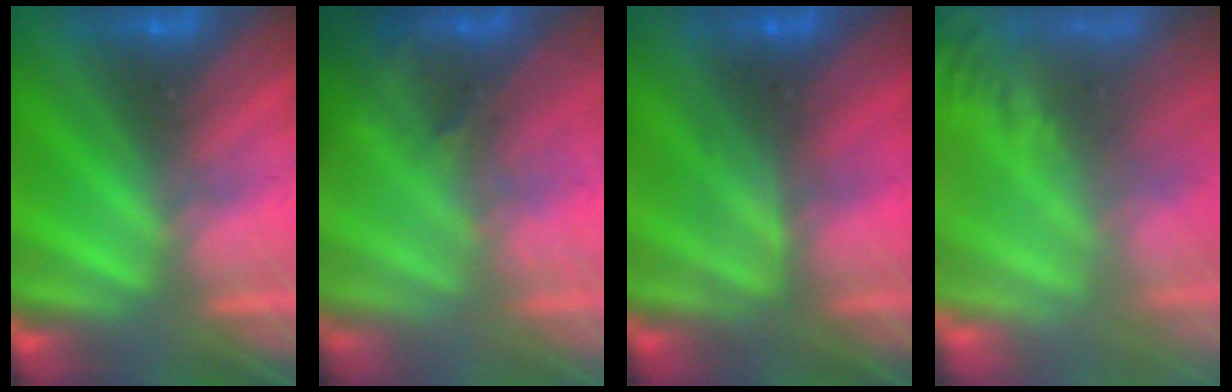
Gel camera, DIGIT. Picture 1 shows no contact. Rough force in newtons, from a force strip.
{"total": 2.7}
{"total": 2.4}
{"total": 7.1}